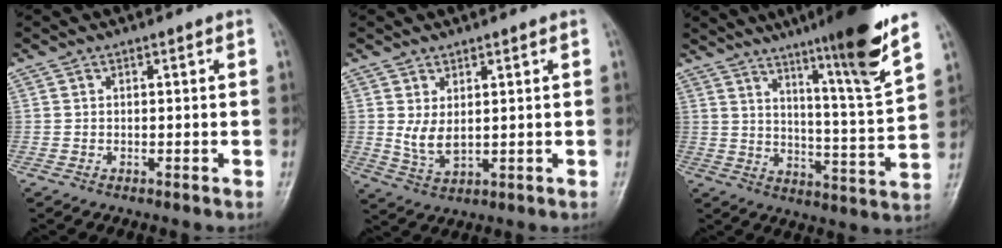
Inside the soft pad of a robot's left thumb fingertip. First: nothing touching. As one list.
[{"total": 4.6, "force": [1.1, 2.2, 3.9], "torque": [-0.071, -0.013, 0.032]}, {"total": 17.4, "force": [11.5, 0.1, 13.1], "torque": [-0.185, -0.064, 0.174]}]